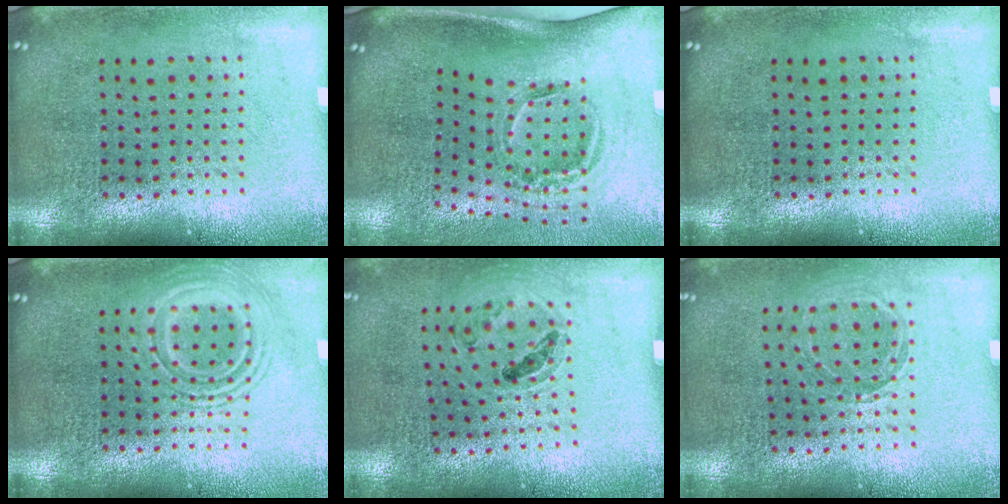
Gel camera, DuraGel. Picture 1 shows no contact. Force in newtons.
{"total": 2.1, "press": 1.2, "slide": 1.7}
{"total": 0.0}
{"total": 2.6, "press": 2.6, "slide": 0.4}
{"total": 0.9, "press": 0.8, "slide": 0.3}
{"total": 1.0, "press": 1.0, "slide": 0.1}